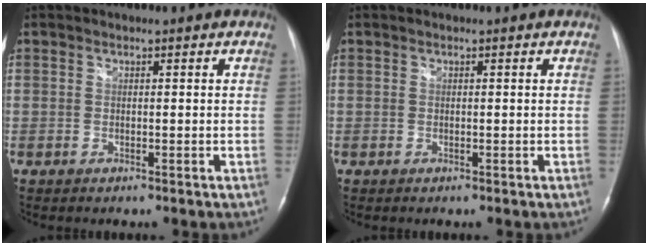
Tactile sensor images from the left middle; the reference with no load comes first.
{"total": 0.0}